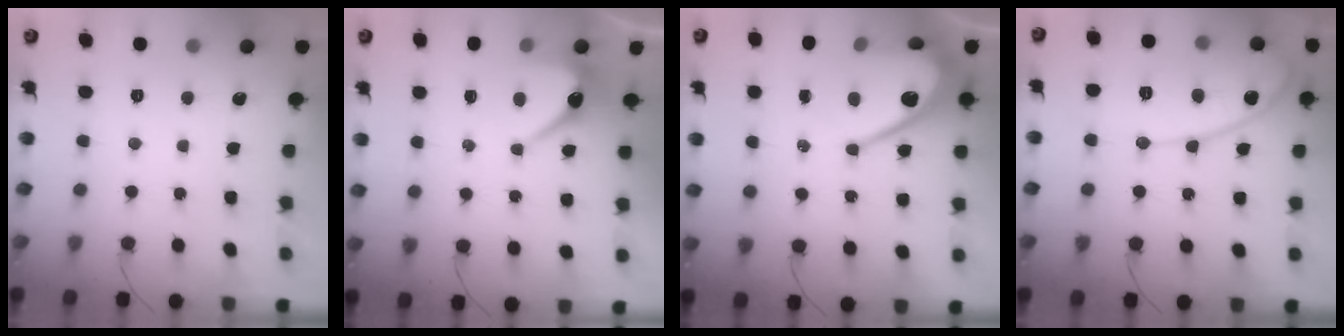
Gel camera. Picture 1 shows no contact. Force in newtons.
{"total": 6.9, "press": 6.9, "slide": 0.2}
{"total": 11.9, "press": 11.9, "slide": 1.0}
{"total": 12.8, "press": 12.8, "slide": 0.9}